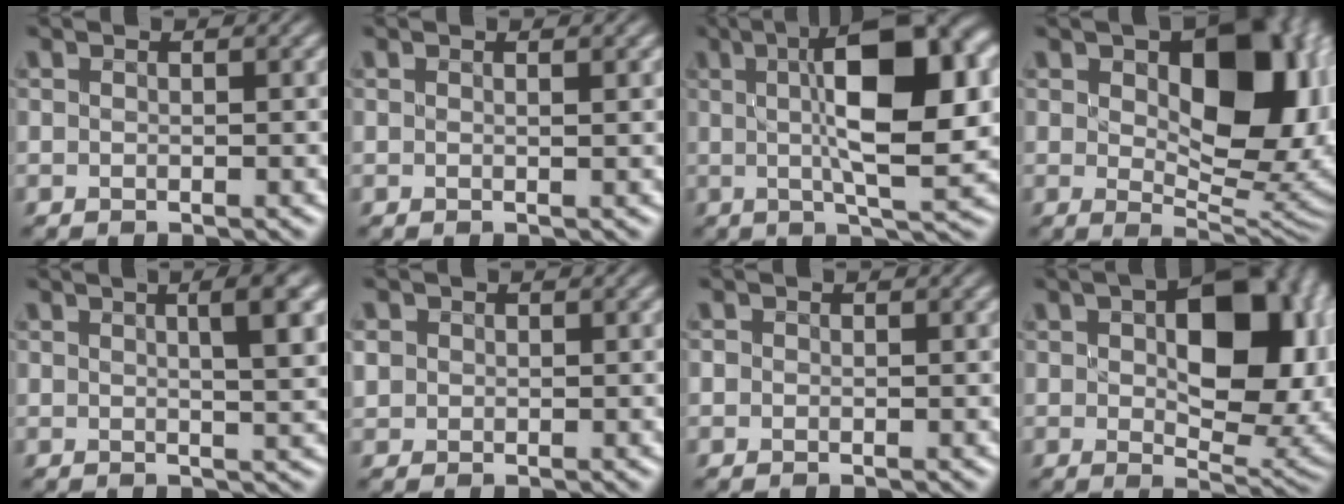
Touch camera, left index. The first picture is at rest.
{"total": 0.7, "force": [0.4, 0.2, 0.5], "torque": [-0.003, 0.001, 0.000]}
{"total": 11.2, "force": [1.6, 3.1, 10.6], "torque": [-0.164, 0.009, 0.031]}
{"total": 12.8, "force": [2.4, 7.0, 10.4], "torque": [-0.139, -0.005, 0.055]}
{"total": 4.5, "force": [1.5, 1.2, 4.1], "torque": [-0.043, 0.011, 0.020]}
{"total": 0.8, "force": [0.0, 0.7, -0.2], "torque": [-0.007, 0.000, 0.010]}
{"total": 0.5, "force": [-0.3, -0.1, -0.4], "torque": [0.000, 0.000, 0.002]}
{"total": 11.6, "force": [1.9, 6.1, 9.7], "torque": [-0.133, -0.003, 0.044]}